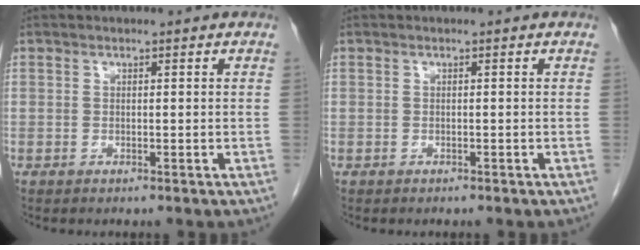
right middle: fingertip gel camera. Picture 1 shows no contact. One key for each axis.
{"total": 0.0}